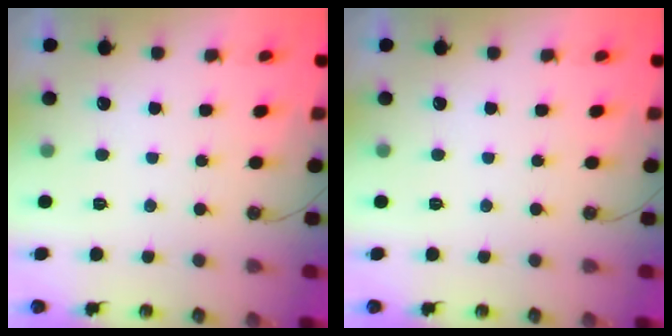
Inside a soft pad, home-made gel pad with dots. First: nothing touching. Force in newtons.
{"total": 0.0}